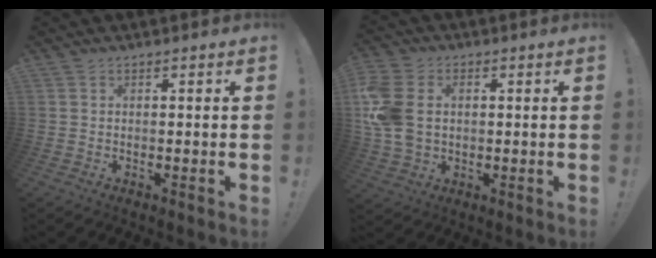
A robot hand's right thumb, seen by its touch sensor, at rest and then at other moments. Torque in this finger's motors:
{"motor_torque": [1.44, 1.44, 0.15, 0.10, 0.14]}